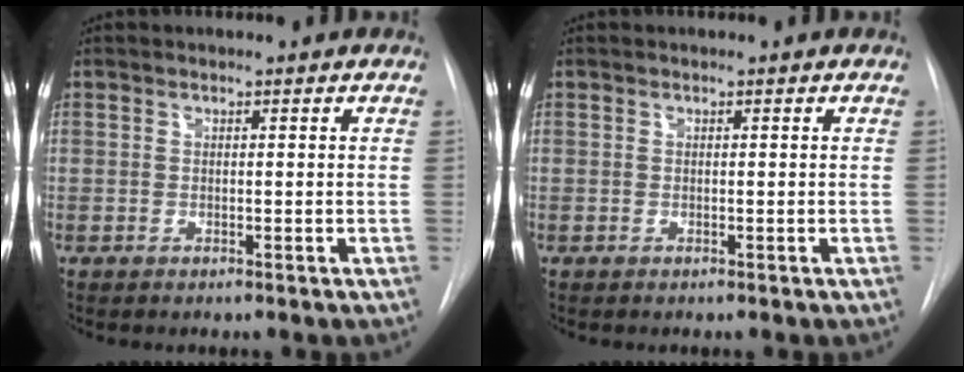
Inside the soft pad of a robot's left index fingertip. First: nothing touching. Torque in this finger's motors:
{"motor_torque": [-0.02, -0.02, 0.00, 0.00]}